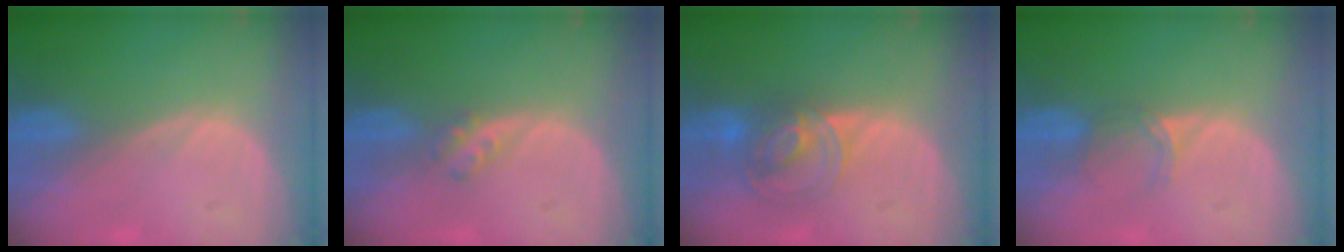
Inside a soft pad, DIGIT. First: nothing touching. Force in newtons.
{"total": 2.5, "press": 2.1, "slide": 1.4}
{"total": 7.4, "press": 6.2, "slide": 4.2}
{"total": 2.5, "press": 2.0, "slide": 1.4}